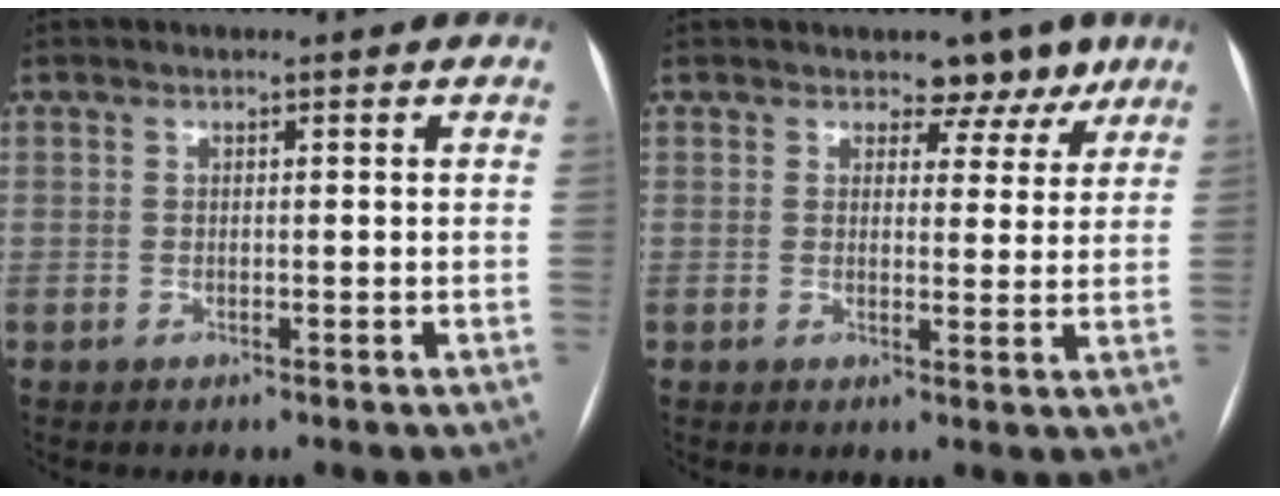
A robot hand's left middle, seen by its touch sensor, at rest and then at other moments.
{"total": 5.0, "force": [3.7, 3.3, 1.2], "torque": [0.003, -0.003, 0.037]}